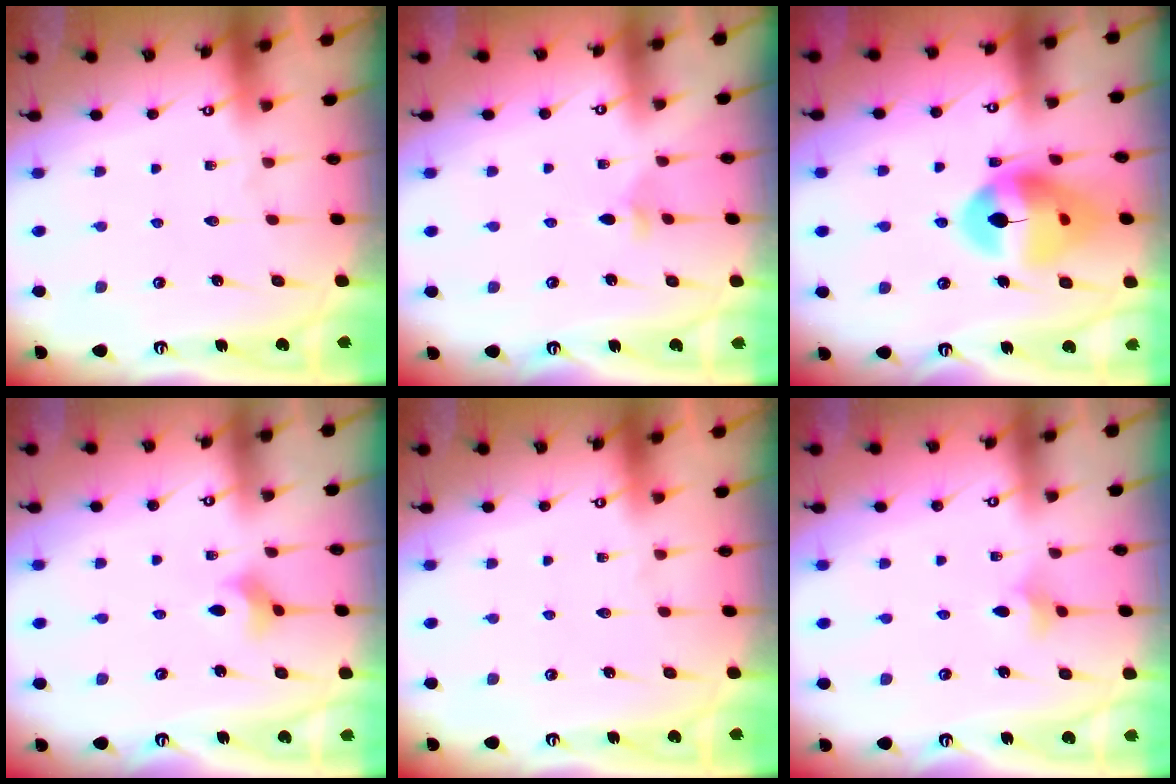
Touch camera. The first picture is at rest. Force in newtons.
{"total": 2.7, "press": 2.6, "slide": 0.7}
{"total": 16.8, "press": 16.7, "slide": 2.1}
{"total": 2.7, "press": 2.7, "slide": 0.5}
{"total": 0.0}
{"total": 3.4, "press": 3.3, "slide": 0.8}